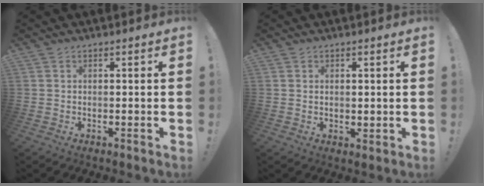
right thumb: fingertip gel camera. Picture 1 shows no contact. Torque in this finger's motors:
{"motor_torque": [-0.06, -0.24, -0.17, 0.10, 0.02]}